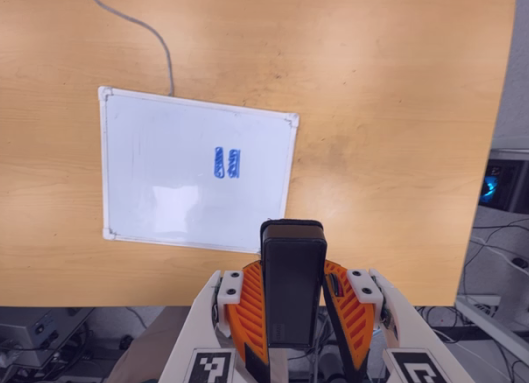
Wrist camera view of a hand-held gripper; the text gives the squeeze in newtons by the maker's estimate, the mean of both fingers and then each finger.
{"total": 5.5, "left": 4.2, "right": 6.9}